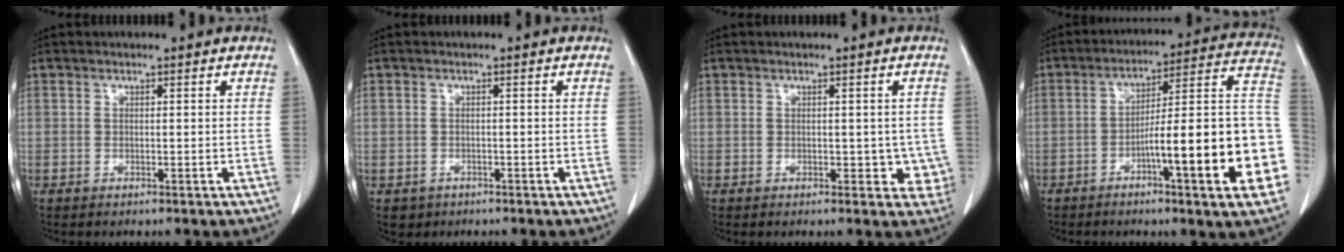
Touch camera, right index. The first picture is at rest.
{"total": 2.2, "force": [-1.0, 2.0, 0.1], "torque": [-0.001, 0.006, -0.011]}
{"total": 3.5, "force": [-0.4, 2.5, 2.5], "torque": [-0.008, 0.009, 0.001]}
{"total": 20.8, "force": [-6.3, 1.7, 19.8], "torque": [-0.193, 0.025, -0.083]}